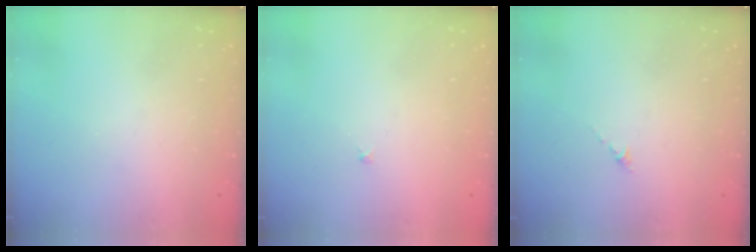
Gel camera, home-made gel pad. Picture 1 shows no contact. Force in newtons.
{"total": 1.0, "press": 0.9, "slide": 0.3}
{"total": 0.0}